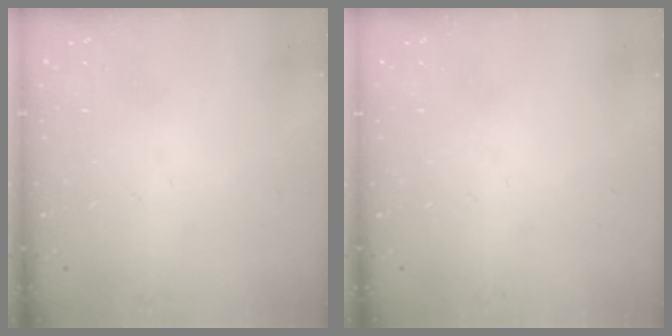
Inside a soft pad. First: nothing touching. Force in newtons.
{"total": 0.0}